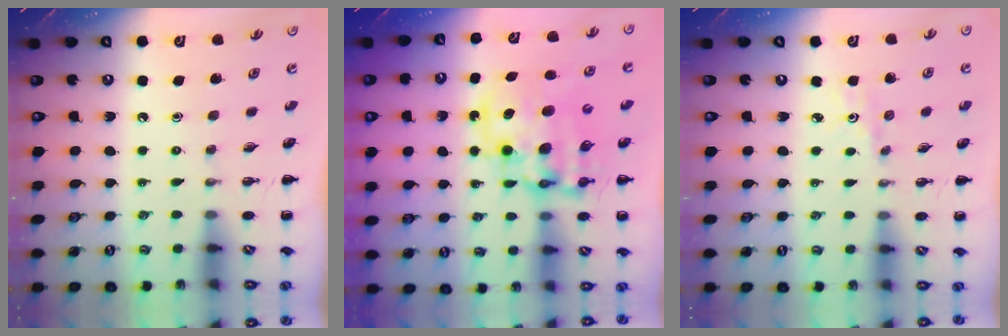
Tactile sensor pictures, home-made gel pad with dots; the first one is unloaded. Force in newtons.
{"total": 14.1, "press": 13.7, "slide": 3.3}
{"total": 2.0, "press": 1.9, "slide": 0.7}